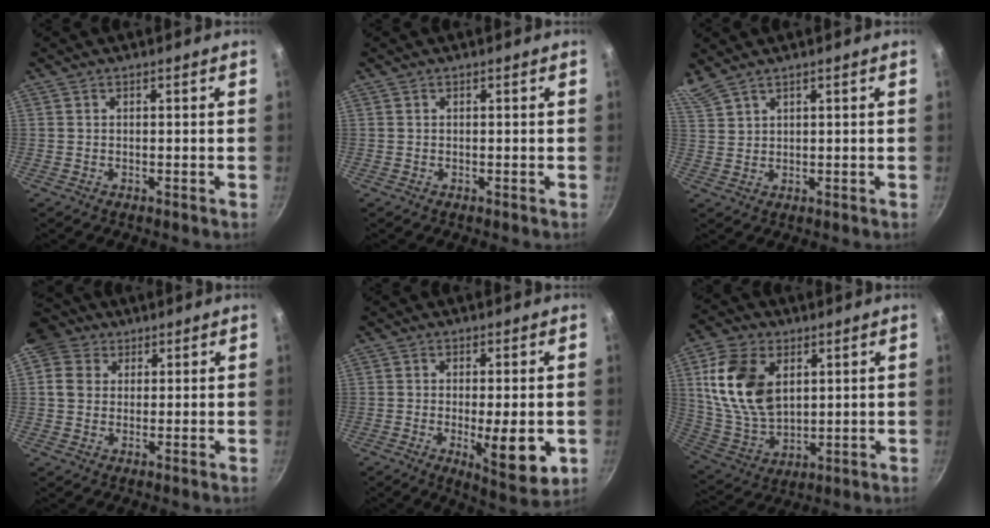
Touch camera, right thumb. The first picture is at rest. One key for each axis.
{"total": 0.0}
{"total": 4.5, "fx": 4.0, "fy": 1.0, "fz": 1.6, "tx": -0.034, "ty": -0.008, "tz": 0.090}
{"total": 6.7, "fx": 2.6, "fy": 5.6, "fz": 2.6, "tx": -0.020, "ty": 0.003, "tz": 0.036}
{"total": 10.8, "fx": -2.1, "fy": 3.2, "fz": 10.1, "tx": -0.131, "ty": -0.011, "tz": -0.020}
{"total": 16.3, "fx": 4.7, "fy": 10.4, "fz": 11.7, "tx": -0.203, "ty": -0.017, "tz": 0.104}